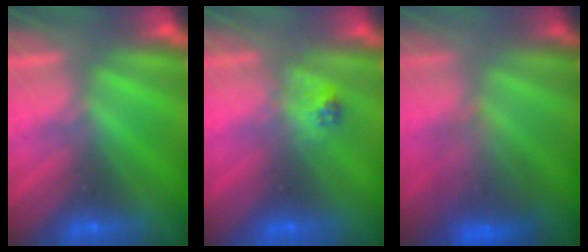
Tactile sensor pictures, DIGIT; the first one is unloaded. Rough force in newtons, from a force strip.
{"total": 2.3}
{"total": 3.4}